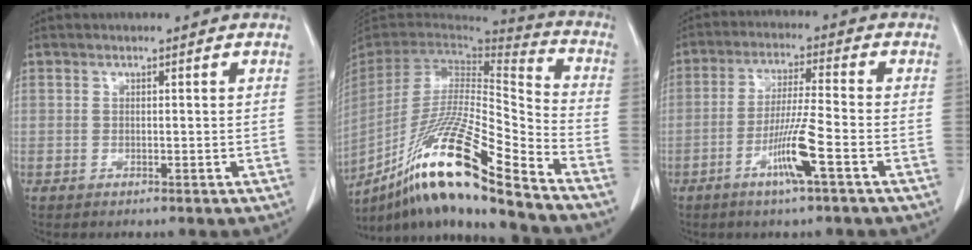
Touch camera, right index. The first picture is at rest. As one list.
[{"total": 22.1, "force": [-14.7, 0.8, 16.5], "torque": [-0.325, -0.036, -0.275]}, {"total": 7.9, "force": [-3.5, -0.5, 7.0], "torque": [-0.137, -0.010, -0.069]}]